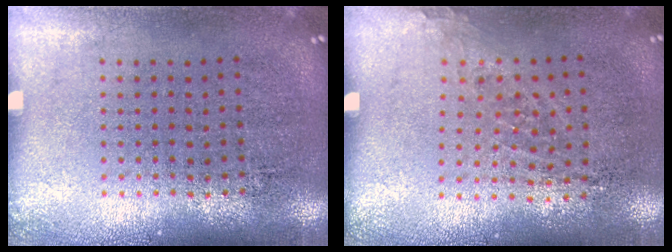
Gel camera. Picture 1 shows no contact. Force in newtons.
{"total": 1.0, "press": 0.8, "slide": 0.6}